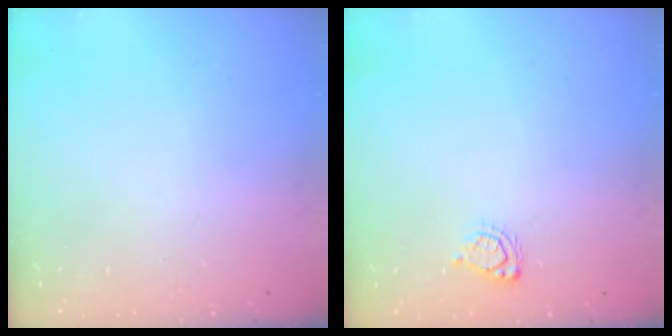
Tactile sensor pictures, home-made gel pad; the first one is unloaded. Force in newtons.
{"total": 5.0, "press": 4.9, "slide": 0.5}